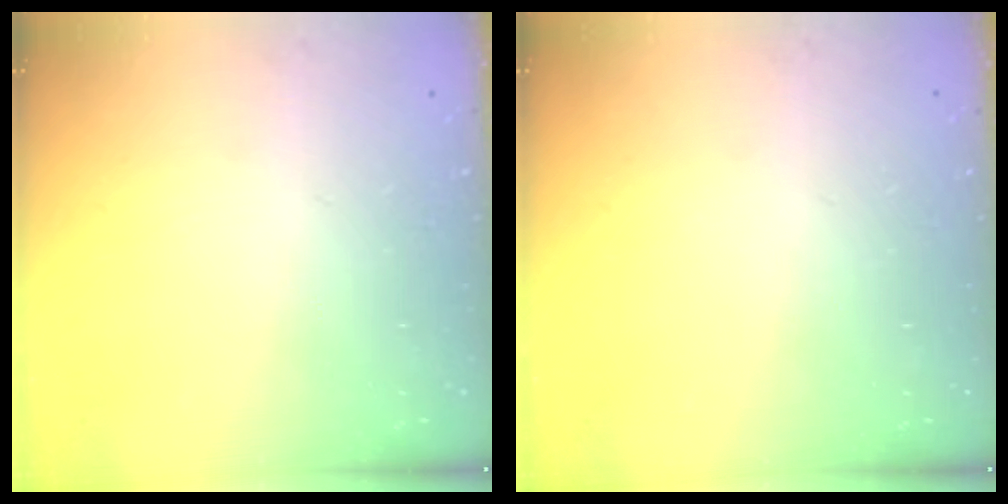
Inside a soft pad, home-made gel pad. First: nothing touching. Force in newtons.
{"total": 0.0}